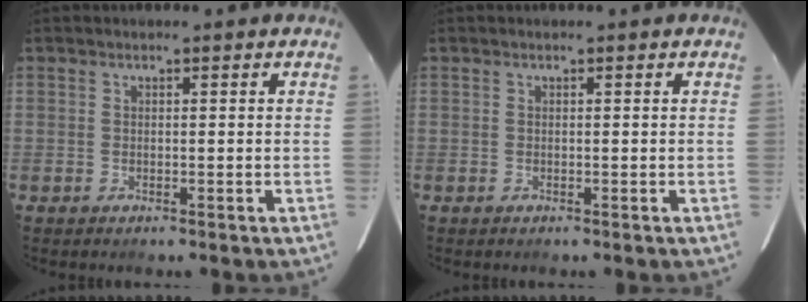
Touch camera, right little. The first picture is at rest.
{"total": 0.0}